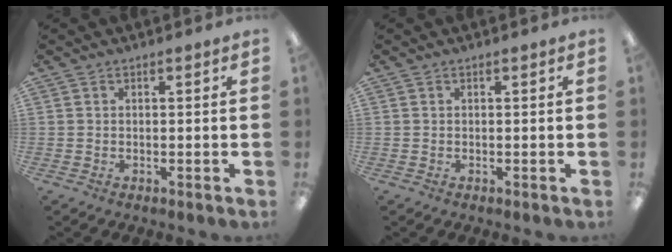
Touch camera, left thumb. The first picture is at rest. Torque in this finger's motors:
{"motor_torque": [0.00, 0.00, 0.01, 0.01, 0.00]}